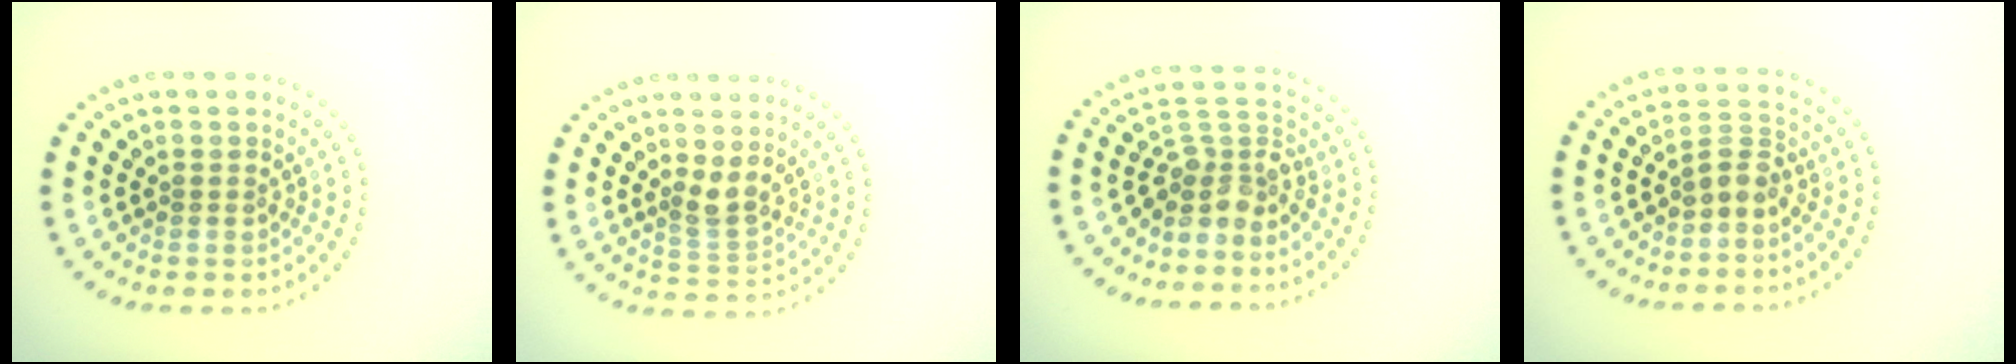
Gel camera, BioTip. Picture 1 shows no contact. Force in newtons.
{"total": 2.1, "press": 1.6, "slide": 1.4}
{"total": 3.6, "press": 2.7, "slide": 2.4}
{"total": 2.0, "press": 1.6, "slide": 1.1}